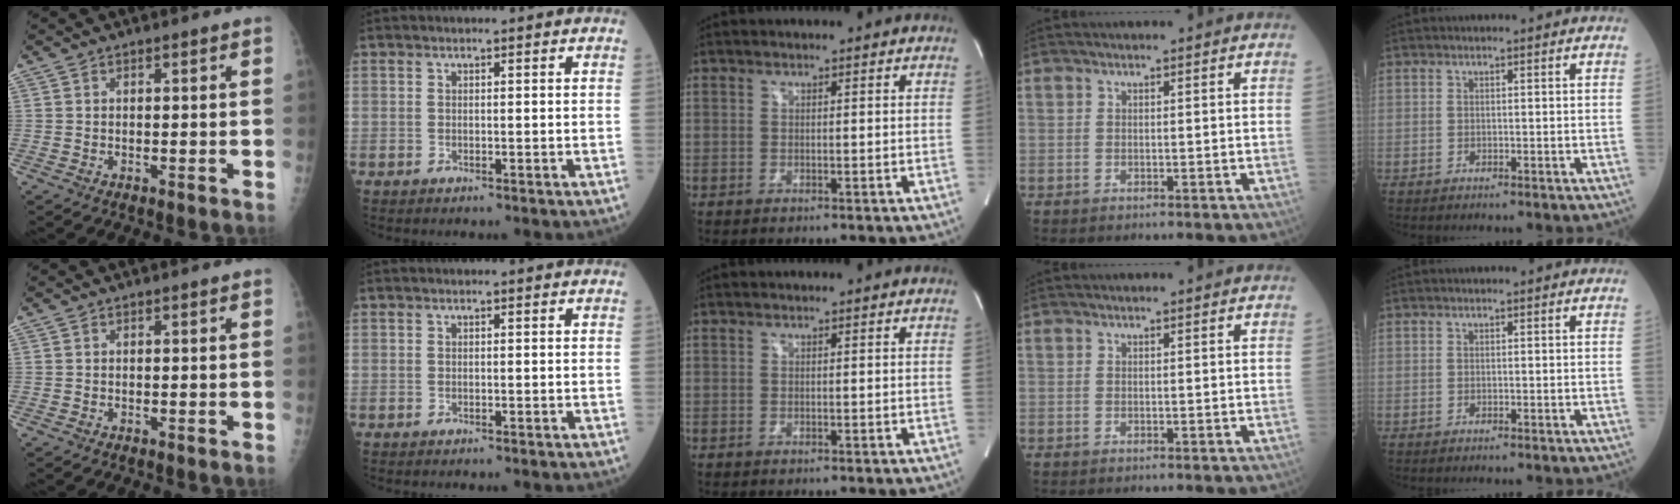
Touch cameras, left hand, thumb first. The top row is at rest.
{}